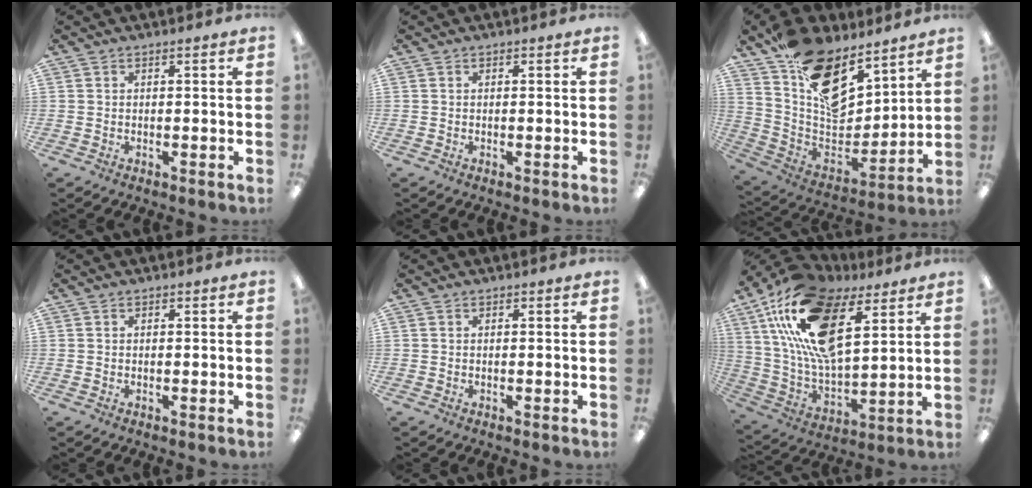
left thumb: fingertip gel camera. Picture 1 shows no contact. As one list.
[{"total": 0.0}, {"total": 20.2, "force": [12.4, 10.6, 12.0], "torque": [-0.203, -0.077, 0.230]}, {"total": 0.0}, {"total": 0.0}, {"total": 23.5, "force": [10.9, 11.7, 17.3], "torque": [-0.350, -0.040, 0.195]}]